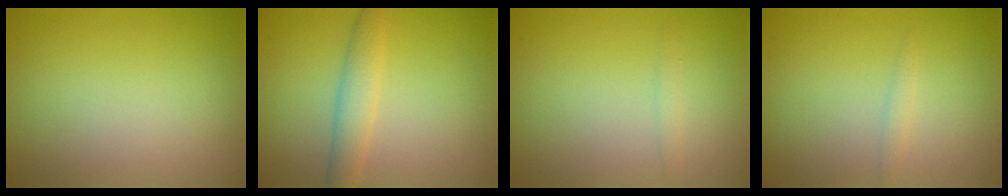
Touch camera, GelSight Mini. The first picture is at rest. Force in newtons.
{"total": 2.6, "press": 2.6, "slide": 0.1}
{"total": 0.8, "press": 0.8, "slide": 0.0}
{"total": 0.7, "press": 0.7, "slide": 0.1}